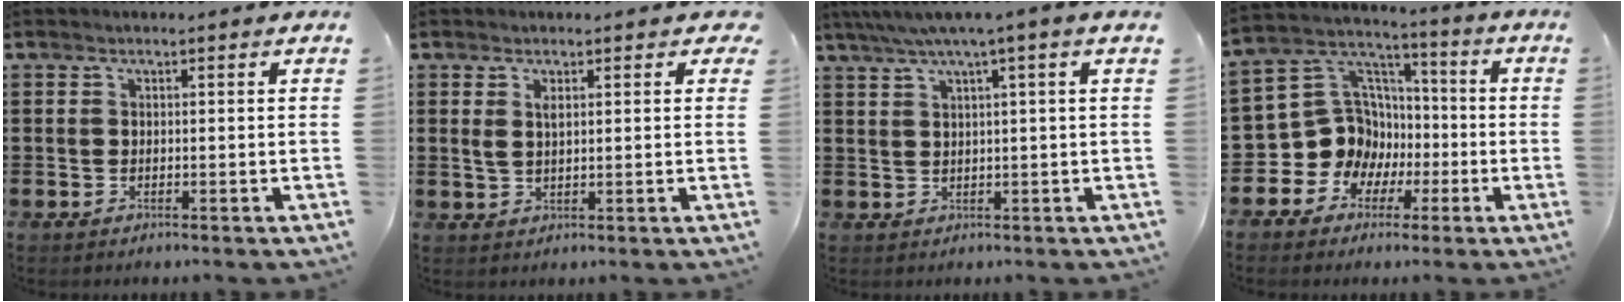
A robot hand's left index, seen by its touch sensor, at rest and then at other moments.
{"total": 2.6, "force": [1.0, 1.3, 2.0], "torque": [-0.034, 0.004, 0.015]}
{"total": 3.0, "force": [1.4, -0.2, 2.6], "torque": [-0.054, 0.000, 0.022]}
{"total": 11.8, "force": [-2.0, 11.1, 3.7], "torque": [-0.117, -0.007, -0.028]}